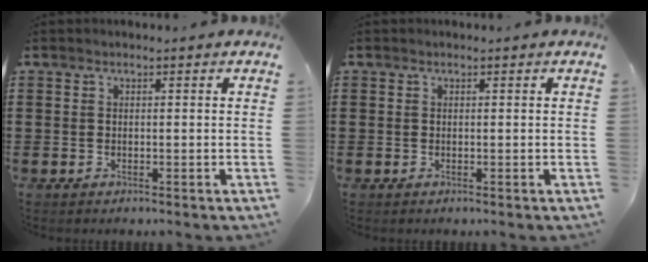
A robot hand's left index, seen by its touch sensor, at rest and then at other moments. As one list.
[{"total": 0.0}]